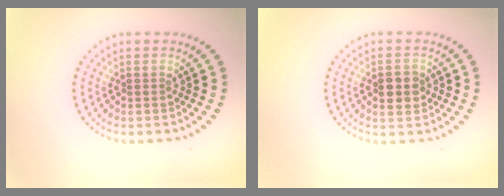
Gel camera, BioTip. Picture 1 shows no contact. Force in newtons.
{"total": 2.8, "press": 2.8, "slide": 0.2}